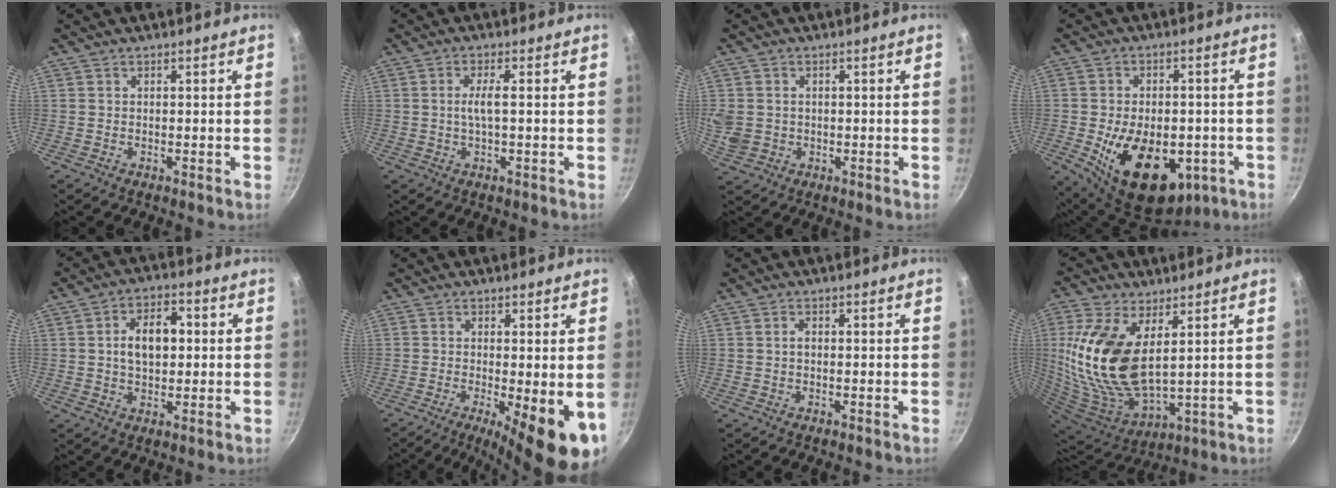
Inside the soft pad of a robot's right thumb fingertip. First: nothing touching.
{"total": 3.2, "force": [0.0, 0.5, 3.1], "torque": [-0.068, 0.007, 0.001]}
{"total": 6.6, "force": [0.1, 5.7, 3.4], "torque": [-0.075, -0.002, 0.008]}
{"total": 19.0, "force": [-5.2, 11.9, 13.9], "torque": [-0.194, 0.001, -0.058]}
{"total": 9.1, "force": [0.9, 5.8, 6.9], "torque": [-0.088, 0.015, 0.010]}
{"total": 11.9, "force": [-3.3, 3.2, 10.9], "torque": [-0.142, -0.008, -0.040]}
{"total": 1.1, "force": [0.0, 0.7, 0.9], "torque": [-0.014, 0.005, -0.001]}
{"total": 19.0, "force": [4.3, 9.3, 16.0], "torque": [-0.335, -0.029, 0.095]}